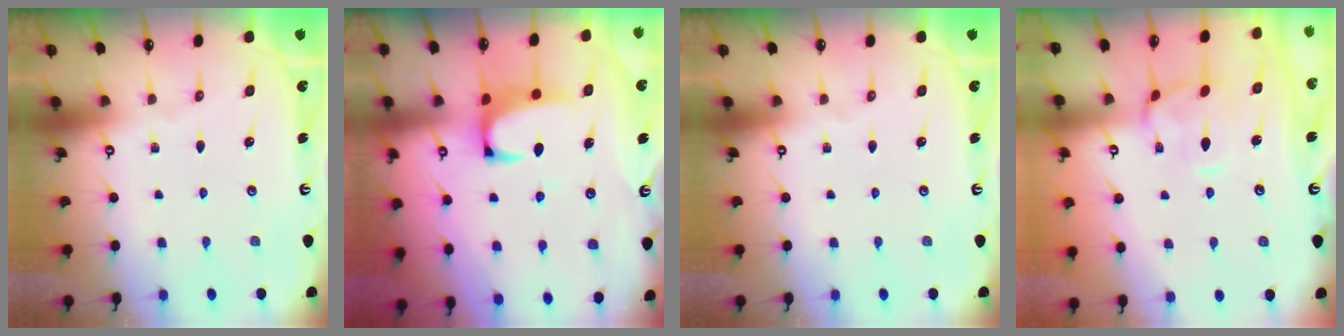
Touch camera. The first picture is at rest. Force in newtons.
{"total": 2.2, "press": 2.0, "slide": 0.9}
{"total": 0.0}
{"total": 1.7, "press": 1.5, "slide": 0.8}